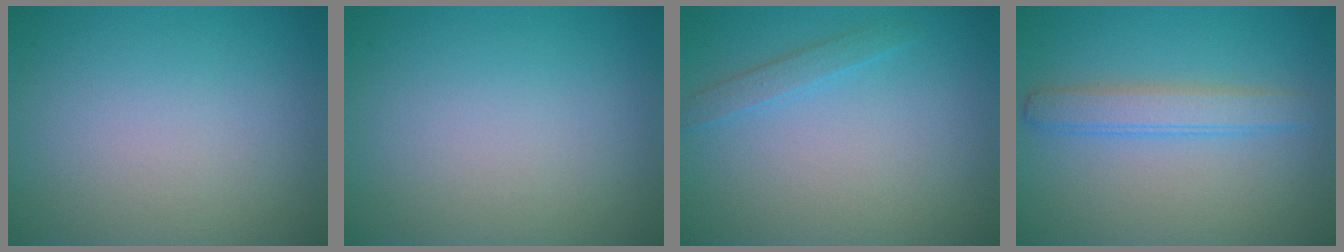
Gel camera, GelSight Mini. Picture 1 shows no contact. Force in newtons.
{"total": 0.0}
{"total": 1.3, "press": 1.3, "slide": 0.1}
{"total": 2.9, "press": 2.9, "slide": 0.1}